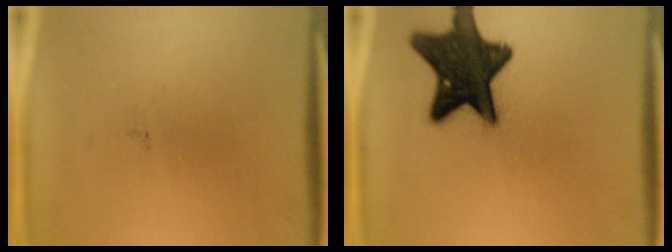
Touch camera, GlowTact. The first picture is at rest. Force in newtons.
{"total": 17.0}